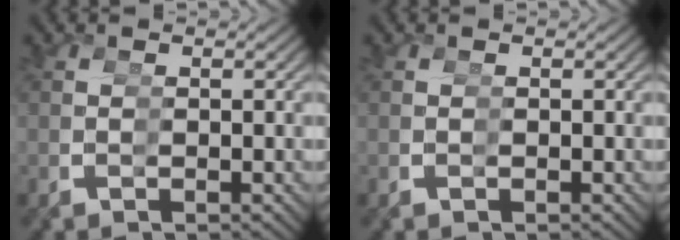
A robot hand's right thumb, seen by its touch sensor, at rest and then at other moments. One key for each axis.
{"total": 0.0}